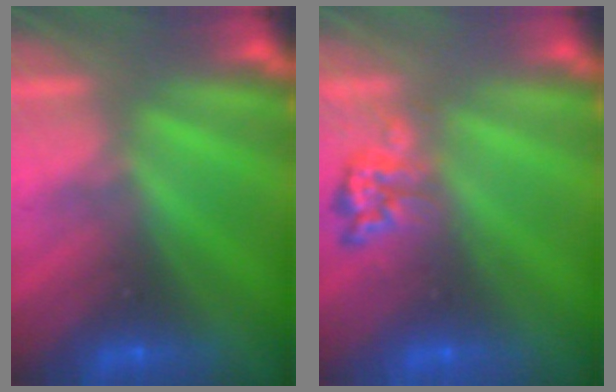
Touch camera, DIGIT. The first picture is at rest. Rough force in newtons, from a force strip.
{"total": 2.4}